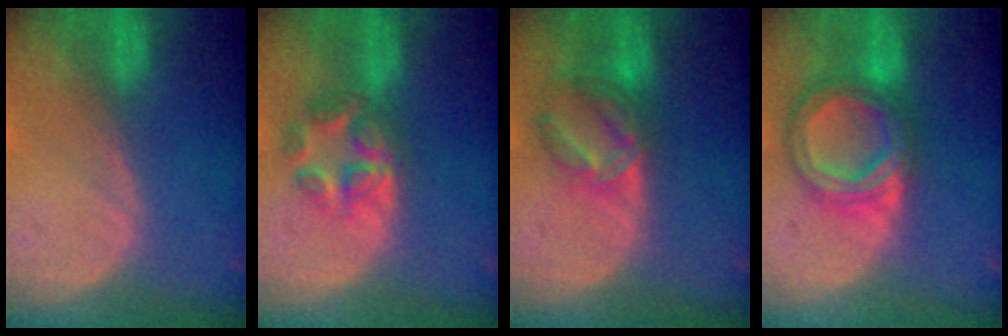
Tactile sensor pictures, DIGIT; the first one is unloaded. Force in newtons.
{"total": 6.0, "press": 5.4, "slide": 2.6}
{"total": 6.8, "press": 6.3, "slide": 2.4}
{"total": 8.6, "press": 8.6, "slide": 0.7}